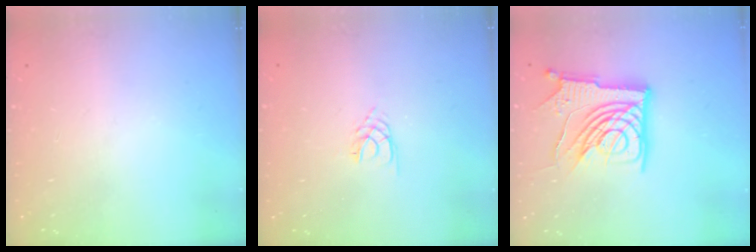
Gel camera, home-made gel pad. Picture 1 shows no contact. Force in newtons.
{"total": 2.1, "press": 2.1, "slide": 0.3}
{"total": 16.0, "press": 15.9, "slide": 1.8}